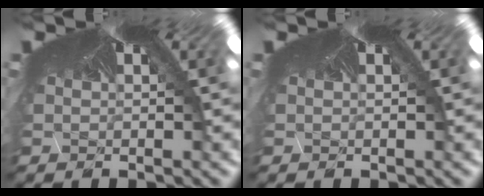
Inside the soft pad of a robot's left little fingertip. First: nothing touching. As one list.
[{"total": 0.0}]